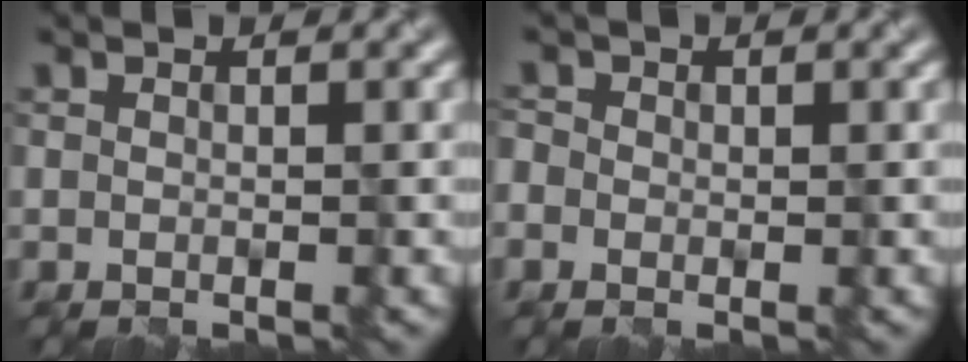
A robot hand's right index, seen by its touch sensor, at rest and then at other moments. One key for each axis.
{"total": 0.8, "fx": -0.5, "fy": 0.6, "fz": -0.2, "tx": -0.008, "ty": 0.002, "tz": -0.005}